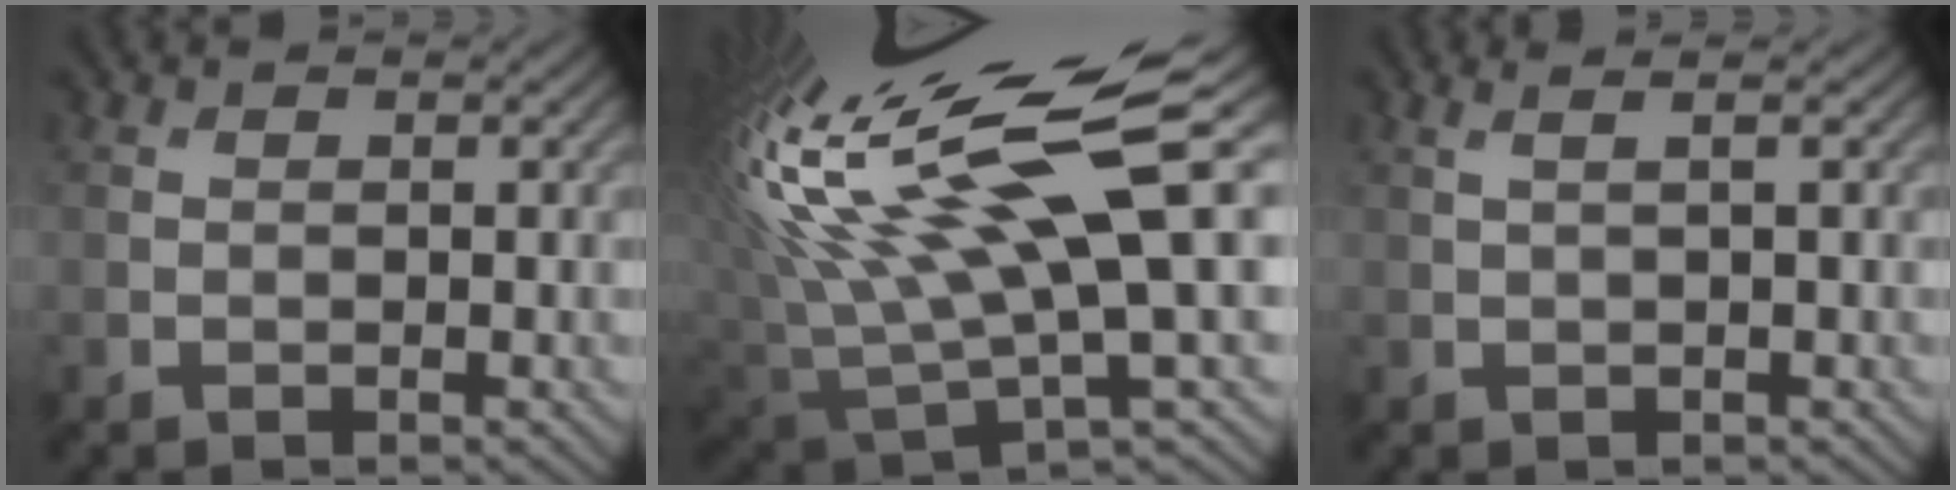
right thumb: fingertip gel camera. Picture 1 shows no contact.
{"total": 19.9, "force": [7.0, 5.8, 17.7], "torque": [-0.365, 0.019, 0.126]}
{"total": 2.1, "force": [0.8, 0.5, 1.9], "torque": [-0.026, 0.009, -0.002]}